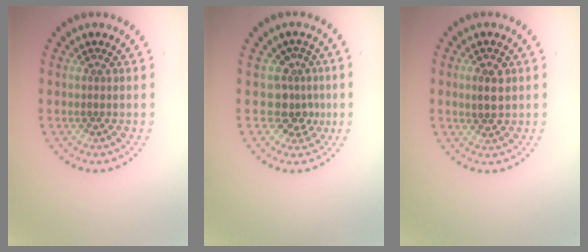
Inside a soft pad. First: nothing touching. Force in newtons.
{"total": 2.8, "press": 2.0, "slide": 1.9}
{"total": 2.4, "press": 2.3, "slide": 0.5}